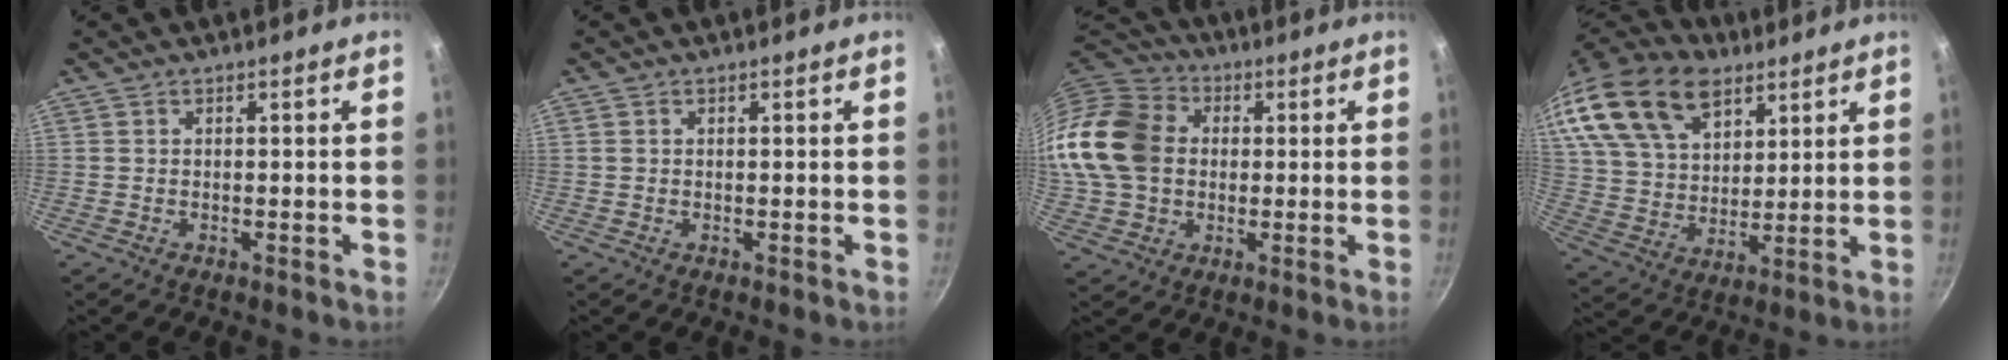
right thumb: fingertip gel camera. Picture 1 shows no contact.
{"total": 0.6, "force": [0.2, 0.4, 0.3], "torque": [-0.005, 0.002, 0.003]}
{"total": 19.0, "force": [1.7, 15.0, 11.4], "torque": [-0.219, 0.029, 0.022]}
{"total": 24.1, "force": [15.4, 15.2, 10.5], "torque": [-0.195, -0.026, 0.290]}